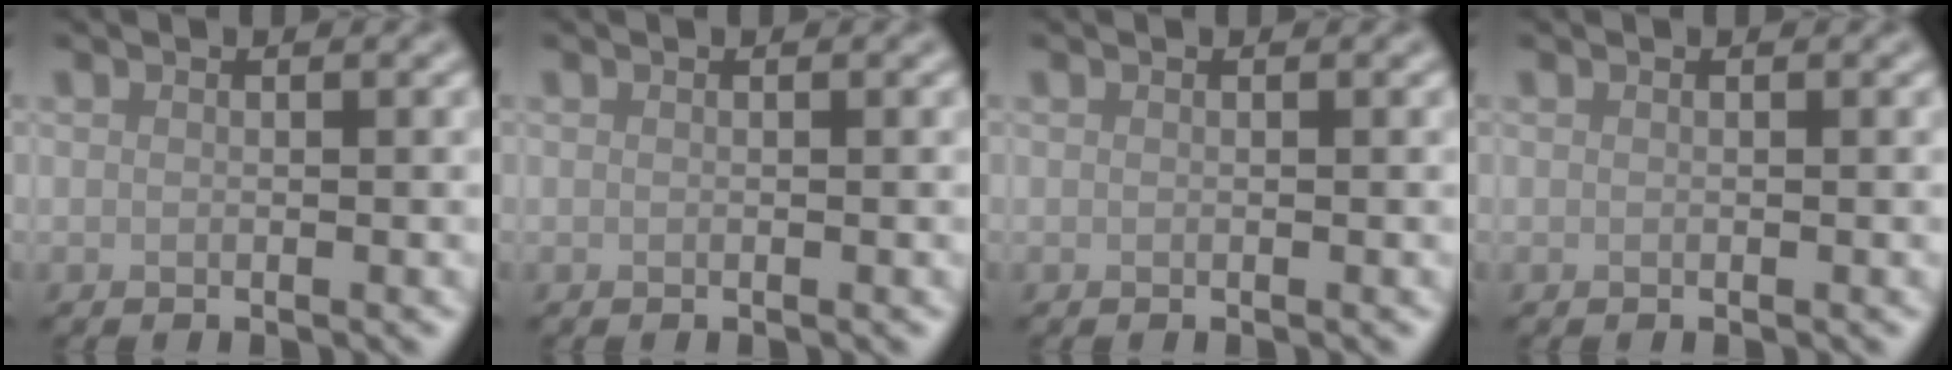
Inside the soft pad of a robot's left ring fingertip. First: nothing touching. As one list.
[{"total": 0.0}, {"total": 0.0}, {"total": 0.0}]